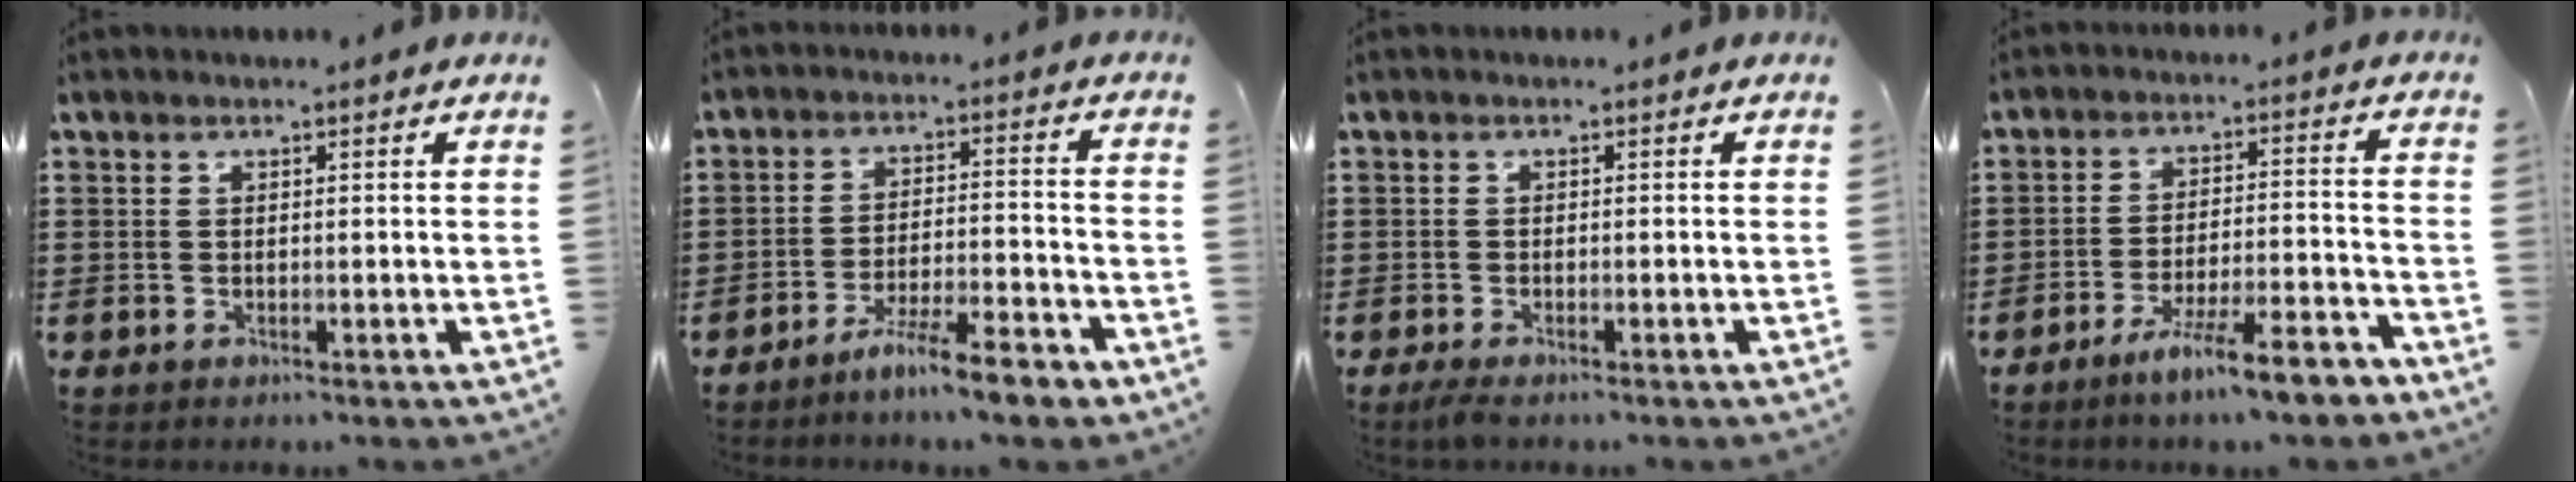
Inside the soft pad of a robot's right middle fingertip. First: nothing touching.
{"total": 7.3, "force": [-6.1, 0.3, 3.9], "torque": [-0.072, -0.006, -0.115]}
{"total": 1.2, "force": [-0.9, 0.1, 0.8], "torque": [-0.021, -0.007, -0.017]}
{"total": 8.6, "force": [-7.1, 0.4, 4.9], "torque": [-0.077, 0.003, -0.128]}